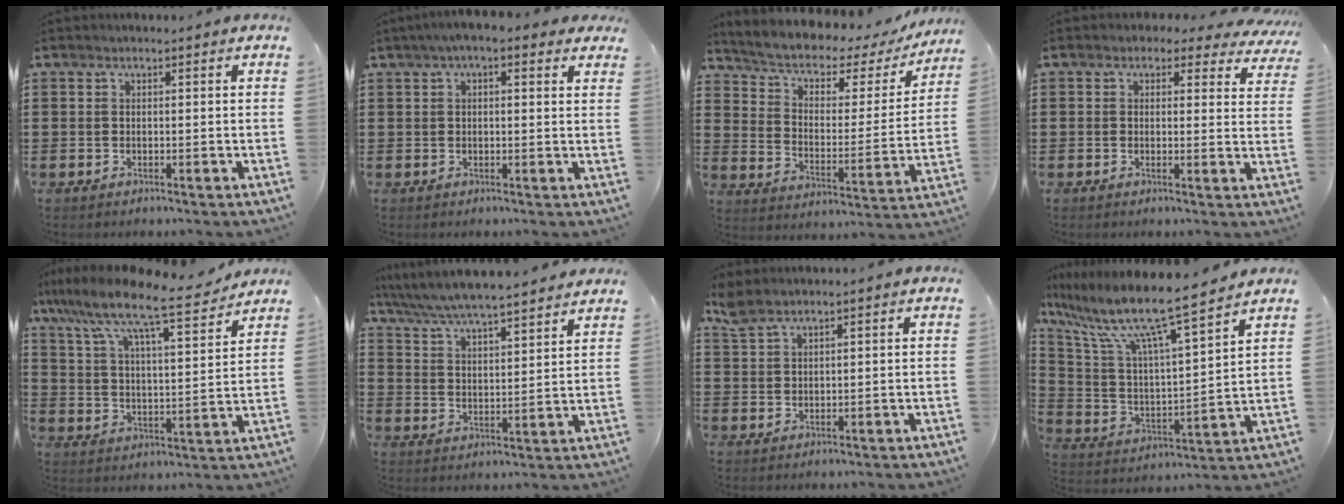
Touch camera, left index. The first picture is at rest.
{"total": 3.3, "force": [1.8, 1.0, 2.6], "torque": [-0.054, 0.007, 0.030]}
{"total": 4.4, "force": [3.0, 2.2, 2.3], "torque": [-0.062, -0.025, 0.044]}
{"total": 2.4, "force": [1.5, 1.5, 1.1], "torque": [-0.023, 0.000, 0.024]}
{"total": 9.7, "force": [8.3, 0.7, 5.0], "torque": [-0.130, -0.049, 0.135]}
{"total": 5.9, "force": [5.6, -0.3, 1.7], "torque": [-0.058, -0.038, 0.095]}
{"total": 2.7, "force": [2.1, 0.9, 1.4], "torque": [-0.034, 0.002, 0.040]}
{"total": 11.6, "force": [9.3, 0.5, 6.9], "torque": [-0.170, -0.062, 0.151]}